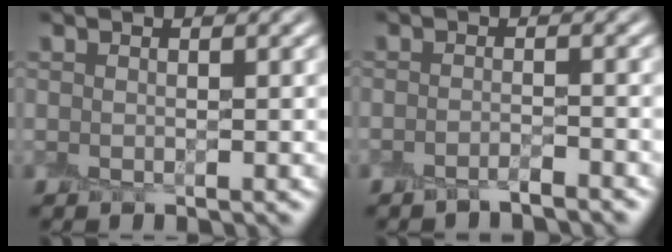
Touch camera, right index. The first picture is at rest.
{"total": 1.4, "force": [-1.4, -0.2, 0.1], "torque": [-0.002, -0.006, -0.023]}